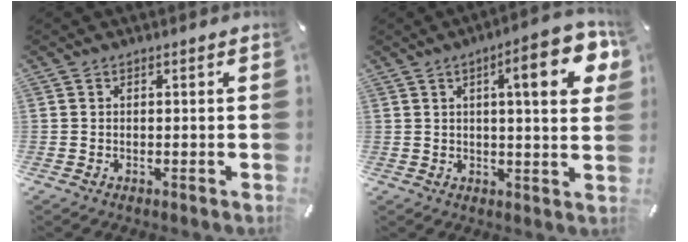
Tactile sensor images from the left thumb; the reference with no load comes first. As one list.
[{"total": 13.8, "force": [5.2, 3.5, 12.3], "torque": [-0.161, -0.023, 0.073]}]